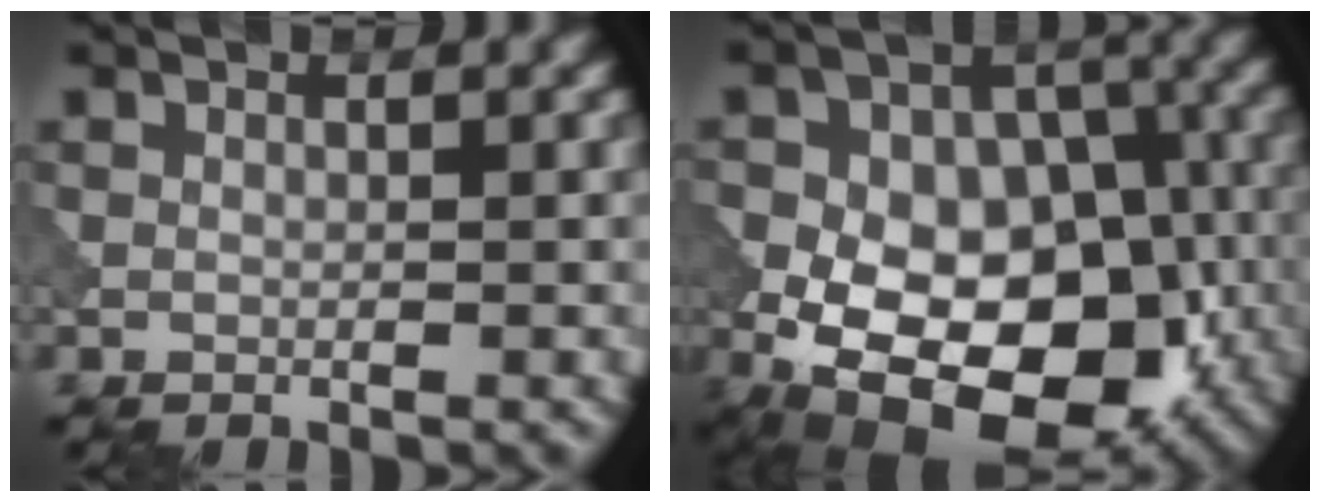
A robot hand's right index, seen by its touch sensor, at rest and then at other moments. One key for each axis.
{"total": 15.6, "fx": -4.8, "fy": 9.9, "fz": 11.1, "tx": -0.147, "ty": -0.010, "tz": -0.065}